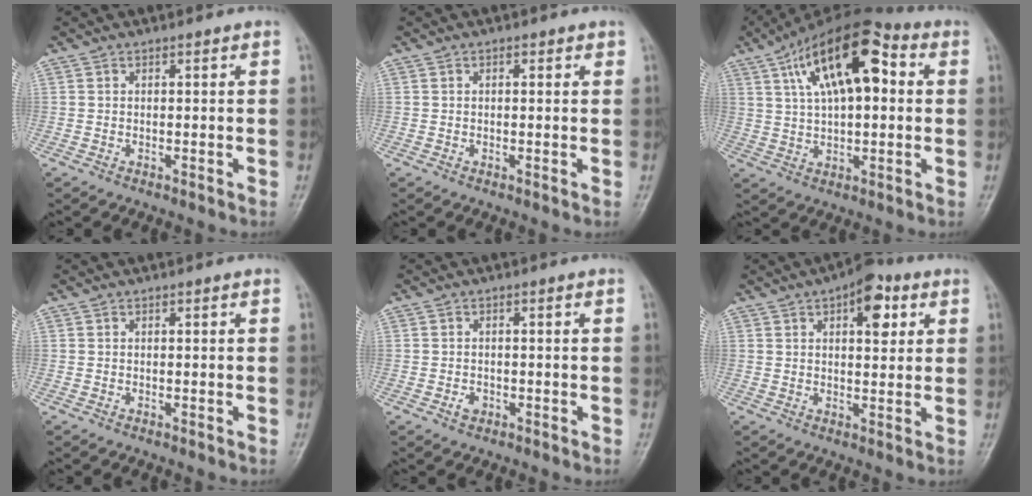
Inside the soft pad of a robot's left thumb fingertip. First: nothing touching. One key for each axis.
{"total": 1.0, "fx": 0.4, "fy": 0.6, "fz": 0.7, "tx": -0.008, "ty": 0.000, "tz": 0.002}
{"total": 17.5, "fx": 5.3, "fy": 8.1, "fz": 14.6, "tx": -0.226, "ty": 0.021, "tz": 0.077}
{"total": 0.0}
{"total": 1.7, "fx": -0.7, "fy": 1.2, "fz": 0.8, "tx": -0.009, "ty": 0.005, "tz": -0.012}
{"total": 8.4, "fx": 3.5, "fy": 4.1, "fz": 6.5, "tx": -0.060, "ty": -0.005, "tz": 0.041}